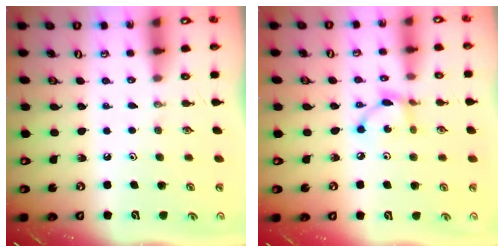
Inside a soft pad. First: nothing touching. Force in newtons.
{"total": 5.7, "press": 5.7, "slide": 0.2}